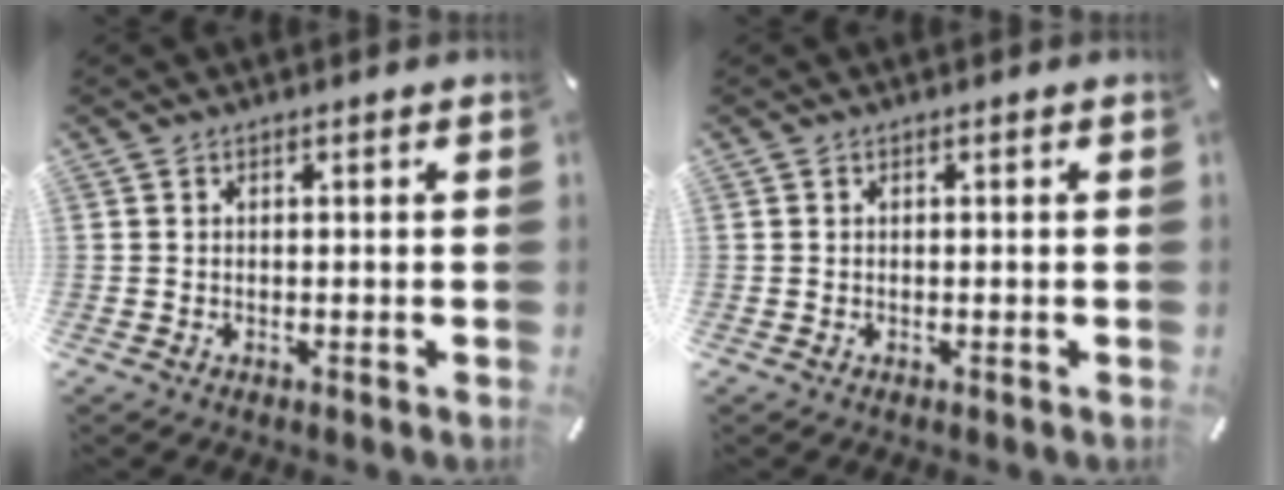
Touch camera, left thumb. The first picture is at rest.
{"total": 0.0}